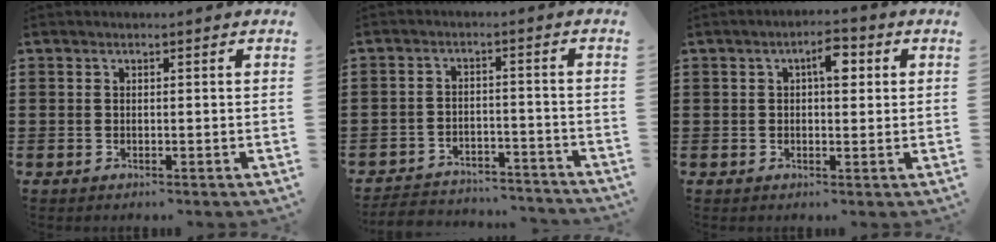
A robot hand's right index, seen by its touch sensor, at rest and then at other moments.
{"total": 4.2, "force": [-4.1, 0.7, 0.1], "torque": [-0.013, 0.002, -0.088]}
{"total": 4.0, "force": [1.2, 1.6, 3.5], "torque": [-0.057, 0.004, 0.014]}